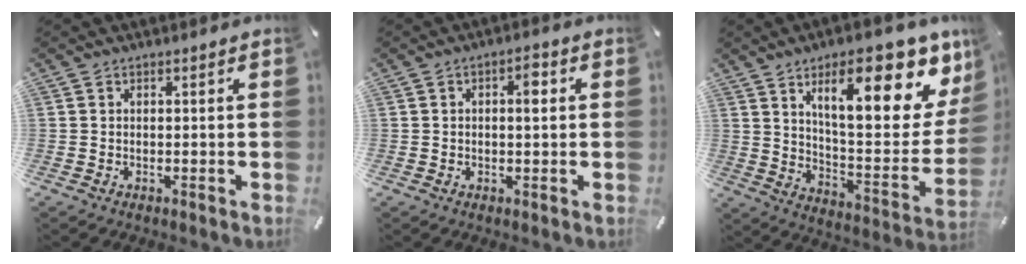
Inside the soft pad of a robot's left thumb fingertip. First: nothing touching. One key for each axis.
{"total": 3.4, "fx": 0.6, "fy": 1.5, "fz": 3.1, "tx": -0.047, "ty": 0.003, "tz": 0.004}
{"total": 23.1, "fx": 12.5, "fy": 8.1, "fz": 17.7, "tx": -0.247, "ty": -0.079, "tz": 0.192}